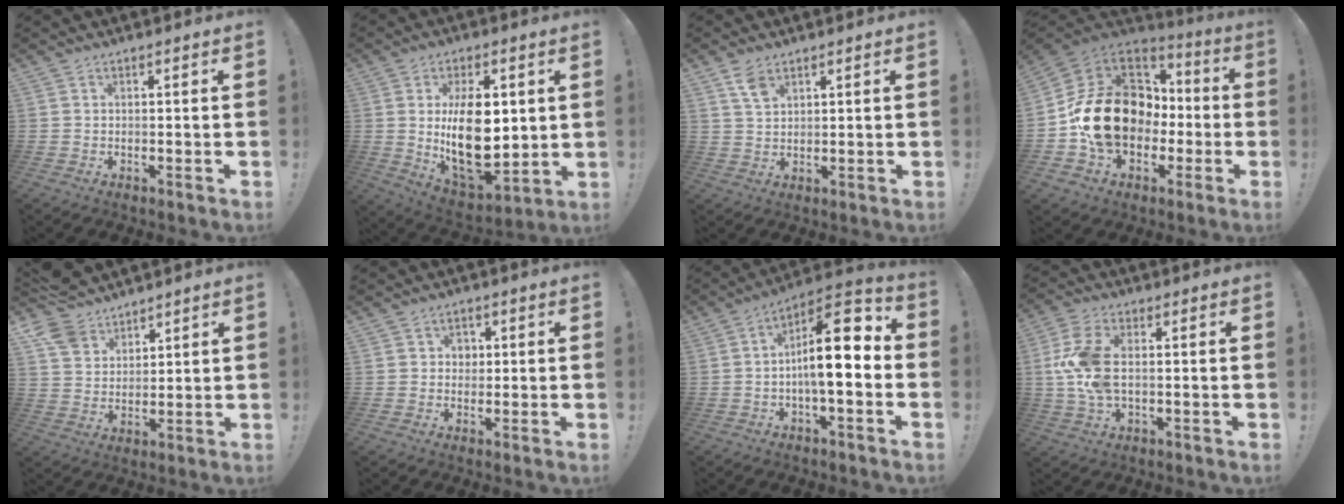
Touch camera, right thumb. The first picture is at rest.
{"total": 20.2, "force": [2.6, 11.5, 16.4], "torque": [-0.277, -0.030, 0.052]}
{"total": 5.2, "force": [3.1, 2.7, 3.2], "torque": [-0.053, -0.013, 0.058]}
{"total": 20.5, "force": [-2.4, 15.6, 13.1], "torque": [-0.217, 0.030, -0.019]}
{"total": 9.8, "force": [7.8, 5.5, 2.4], "torque": [-0.045, -0.046, 0.154]}
{"total": 2.7, "force": [0.3, 2.5, 0.8], "torque": [-0.008, 0.000, 0.001]}
{"total": 15.9, "force": [-0.3, 5.6, 14.8], "torque": [-0.227, 0.003, -0.008]}
{"total": 11.9, "force": [0.5, 6.3, 10.1], "torque": [-0.196, -0.008, 0.011]}